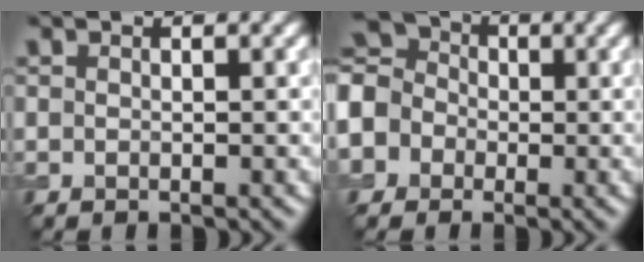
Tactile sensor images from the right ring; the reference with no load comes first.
{"total": 7.9, "force": [-1.9, 7.1, 2.8], "torque": [-0.079, 0.013, -0.064]}